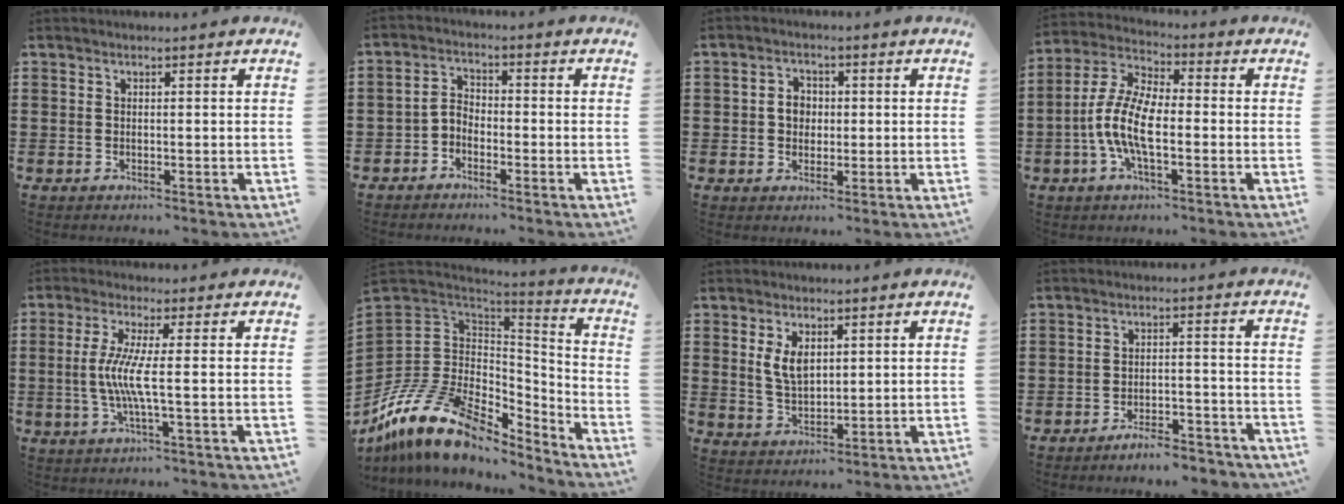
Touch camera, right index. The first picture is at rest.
{"total": 2.6, "force": [-2.0, 1.3, 1.0], "torque": [-0.030, 0.006, -0.046]}
{"total": 3.1, "force": [-0.1, 2.5, 1.8], "torque": [-0.042, 0.009, -0.004]}
{"total": 8.9, "force": [-2.4, 3.4, 7.8], "torque": [-0.196, -0.016, -0.053]}
{"total": 6.1, "force": [-0.5, -0.3, 6.0], "torque": [-0.132, -0.018, -0.019]}
{"total": 15.4, "force": [-9.7, 8.4, 8.5], "torque": [-0.211, 0.016, -0.180]}
{"total": 4.5, "force": [1.6, 2.4, 3.5], "torque": [-0.074, 0.005, 0.029]}
{"total": 4.3, "force": [-4.1, 0.2, 1.2], "torque": [-0.020, 0.006, -0.080]}